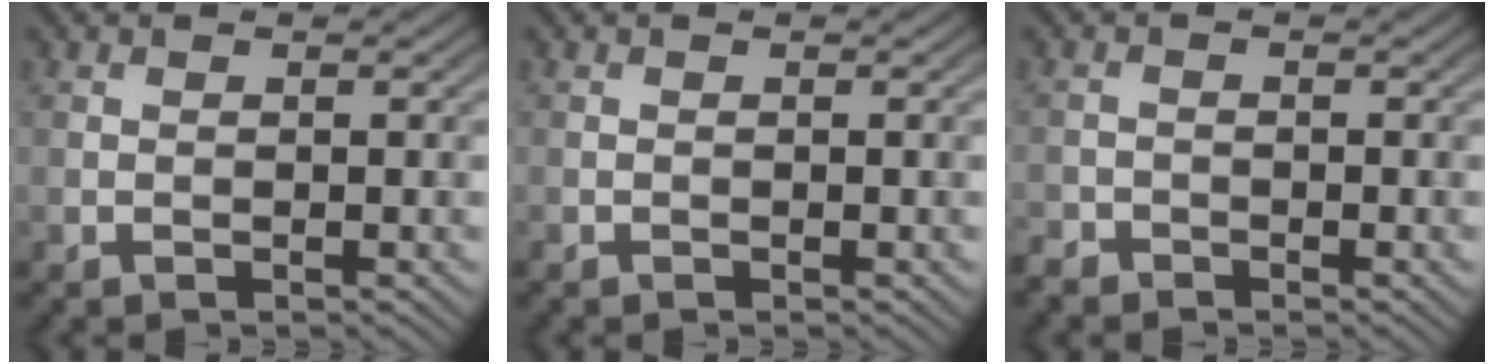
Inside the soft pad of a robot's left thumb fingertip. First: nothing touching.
{"total": 0.0}
{"total": 1.6, "force": [-1.5, 0.6, 0.2], "torque": [-0.005, -0.004, -0.037]}